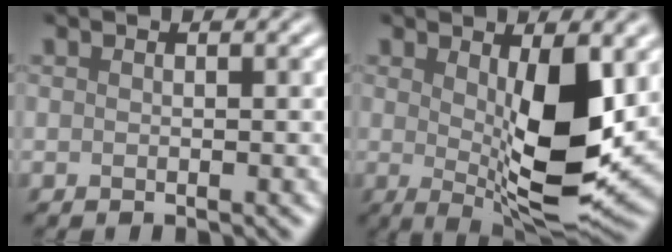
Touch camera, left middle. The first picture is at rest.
{"total": 8.5, "force": [0.5, 2.5, 8.1], "torque": [-0.131, -0.023, 0.020]}